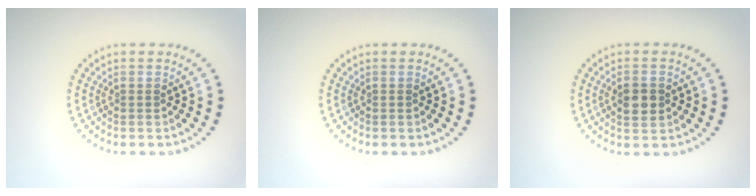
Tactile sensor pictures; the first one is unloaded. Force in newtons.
{"total": 0.0}
{"total": 2.4, "press": 2.4, "slide": 0.2}